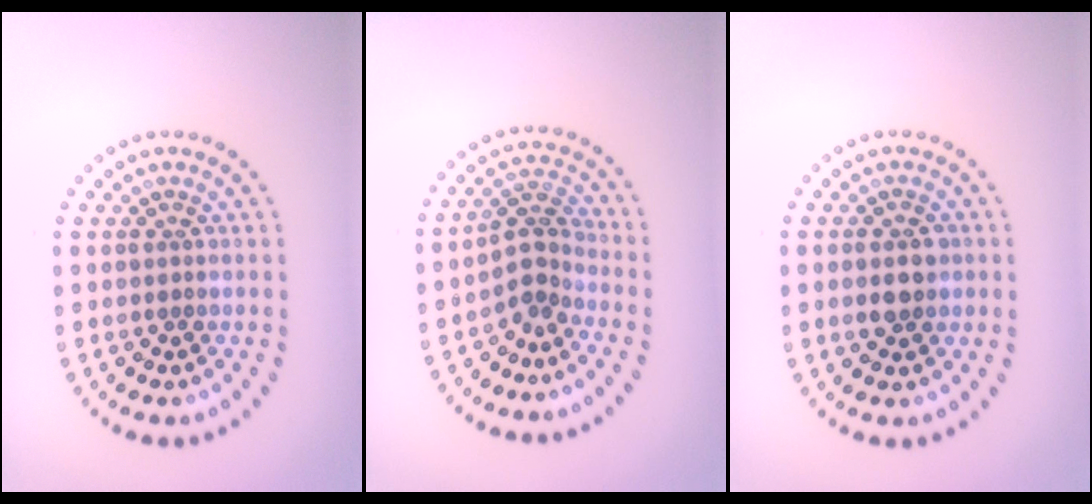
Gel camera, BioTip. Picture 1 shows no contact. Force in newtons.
{"total": 2.5, "press": 1.9, "slide": 1.7}
{"total": 2.2, "press": 2.2, "slide": 0.1}